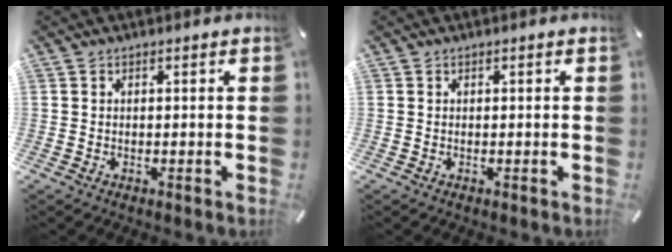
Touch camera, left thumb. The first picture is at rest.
{"total": 0.0}